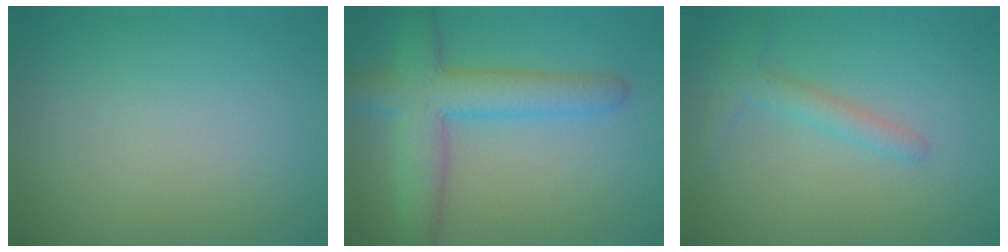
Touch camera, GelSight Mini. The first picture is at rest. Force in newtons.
{"total": 6.3, "press": 6.3, "slide": 0.3}
{"total": 2.1, "press": 2.1, "slide": 0.0}